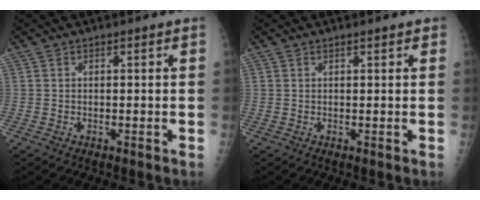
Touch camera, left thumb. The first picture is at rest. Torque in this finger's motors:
{"motor_torque": [-0.12, 0.06, -0.26, -0.19, 0.02]}